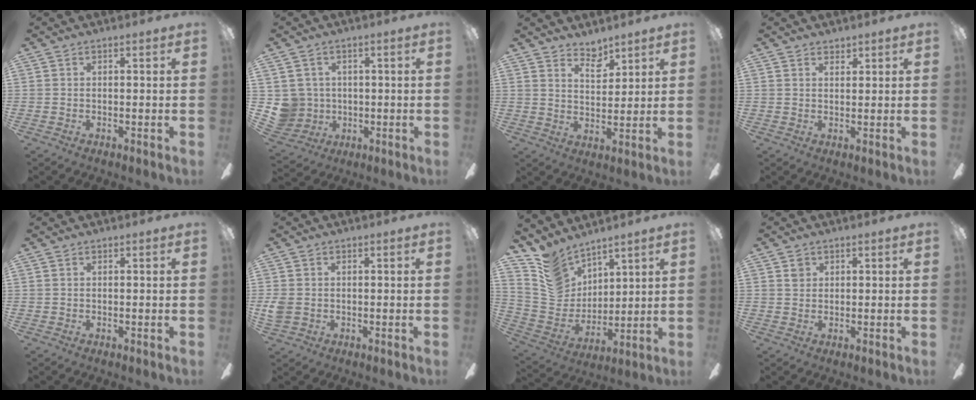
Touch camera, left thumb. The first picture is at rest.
{"total": 6.7, "force": [0.7, 6.6, 0.6], "torque": [-0.040, -0.001, 0.023]}
{"total": 5.6, "force": [4.9, 2.1, 1.7], "torque": [-0.021, -0.031, 0.086]}
{"total": 1.8, "force": [1.6, 0.7, 0.1], "torque": [-0.002, -0.004, 0.032]}
{"total": 0.0}
{"total": 3.5, "force": [-0.2, 2.9, 1.8], "torque": [-0.038, 0.005, -0.001]}
{"total": 11.7, "force": [9.0, 7.1, 2.7], "torque": [-0.086, -0.061, 0.184]}
{"total": 2.0, "force": [1.1, 1.5, 0.6], "torque": [0.002, -0.006, 0.018]}